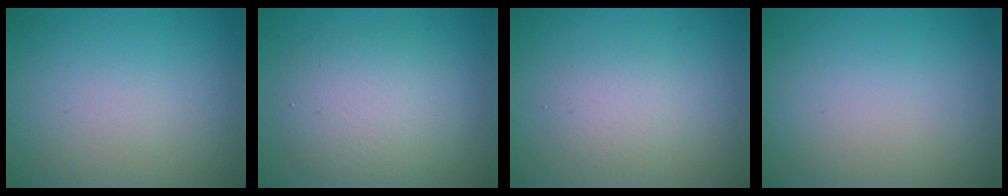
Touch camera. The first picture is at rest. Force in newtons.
{"total": 4.6, "press": 4.5, "slide": 0.6}
{"total": 2.2, "press": 2.2, "slide": 0.1}
{"total": 0.0}